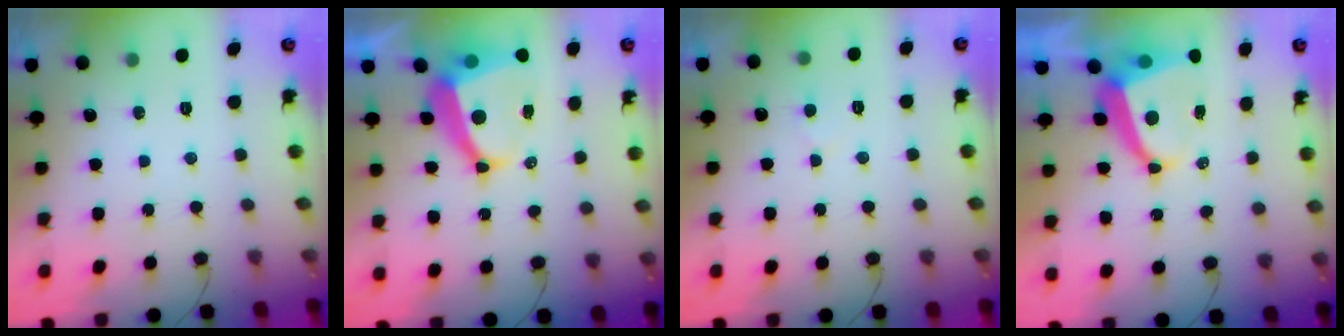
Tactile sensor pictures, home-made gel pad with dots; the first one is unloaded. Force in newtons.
{"total": 9.4, "press": 9.3, "slide": 0.9}
{"total": 4.2, "press": 4.2, "slide": 0.4}
{"total": 7.9, "press": 7.8, "slide": 1.0}